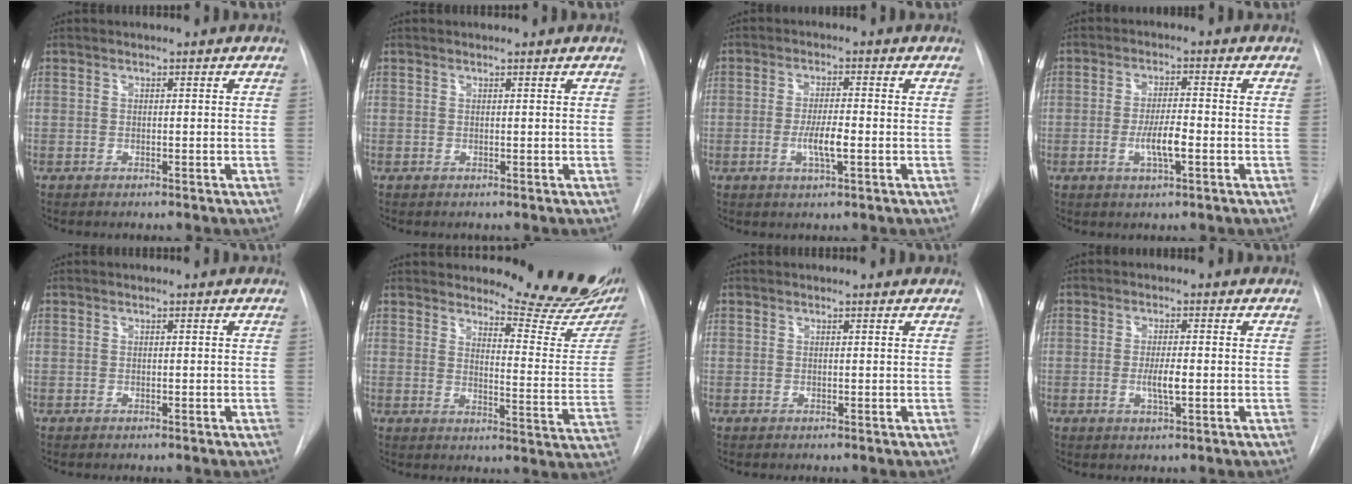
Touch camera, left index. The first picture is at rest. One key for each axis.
{"total": 0.7, "fx": 0.7, "fy": 0.0, "fz": 0.1, "tx": -0.007, "ty": 0.004, "tz": 0.012}
{"total": 4.4, "fx": -1.1, "fy": 0.7, "fz": 4.2, "tx": -0.081, "ty": -0.005, "tz": -0.018}
{"total": 4.9, "fx": -1.4, "fy": 0.9, "fz": 4.6, "tx": -0.088, "ty": -0.003, "tz": -0.023}
{"total": 0.0}
{"total": 15.0, "fx": 13.7, "fy": 1.6, "fz": 5.9, "tx": -0.068, "ty": -0.091, "tz": 0.158}
{"total": 1.0, "fx": 1.0, "fy": 0.2, "fz": 0.1, "tx": -0.011, "ty": 0.006, "tz": 0.010}
{"total": 3.2, "fx": -0.5, "fy": 0.5, "fz": 3.2, "tx": -0.061, "ty": -0.004, "tz": -0.007}